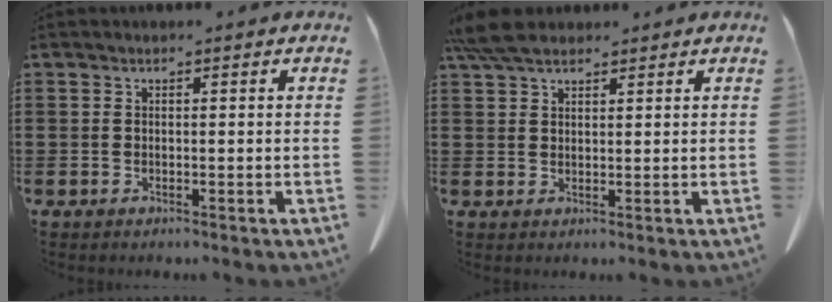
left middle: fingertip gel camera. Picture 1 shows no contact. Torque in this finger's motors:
{"motor_torque": [1.36, 0.78, 0.26, 0.09]}